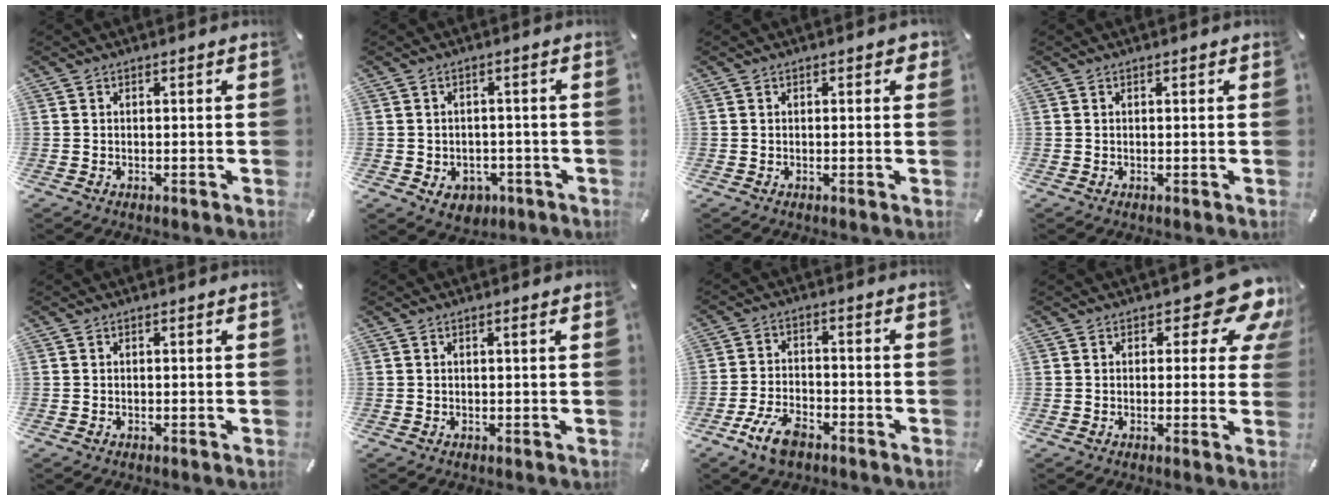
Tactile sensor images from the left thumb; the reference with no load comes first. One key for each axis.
{"total": 4.8, "fx": -1.6, "fy": 4.1, "fz": 2.0, "tx": -0.032, "ty": 0.009, "tz": -0.027}
{"total": 1.4, "fx": 0.2, "fy": 0.8, "fz": 1.1, "tx": -0.015, "ty": 0.003, "tz": 0.000}
{"total": 0.0}
{"total": 0.0}
{"total": 0.9, "fx": 0.2, "fy": 0.1, "fz": 0.9, "tx": -0.016, "ty": 0.002, "tz": 0.003}
{"total": 8.3, "fx": -5.0, "fy": 4.2, "fz": 5.1, "tx": -0.112, "ty": 0.017, "tz": -0.094}
{"total": 11.7, "fx": 6.1, "fy": 5.3, "fz": 8.5, "tx": -0.093, "ty": -0.041, "tz": 0.101}